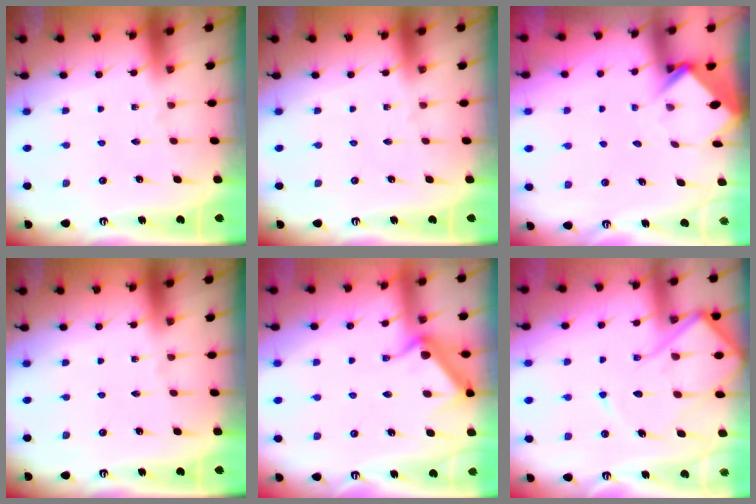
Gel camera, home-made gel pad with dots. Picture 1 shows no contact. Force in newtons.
{"total": 0.0}
{"total": 3.9, "press": 3.9, "slide": 0.3}
{"total": 0.0}
{"total": 11.0, "press": 11.0, "slide": 0.2}
{"total": 12.7, "press": 12.6, "slide": 1.1}